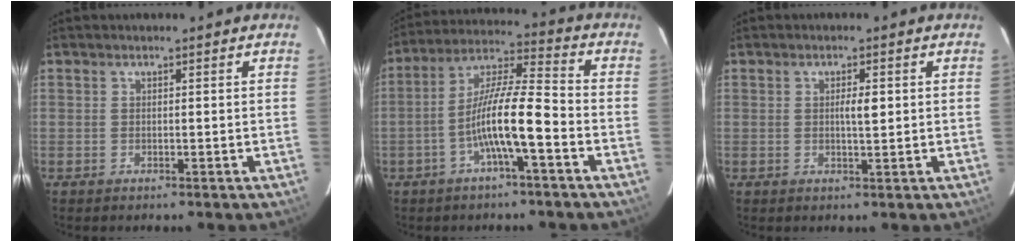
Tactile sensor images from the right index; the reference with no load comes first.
{"total": 10.9, "force": [-3.8, 0.8, 10.2], "torque": [-0.194, 0.018, -0.070]}
{"total": 2.3, "force": [0.3, 0.4, 2.2], "torque": [-0.039, 0.001, 0.005]}